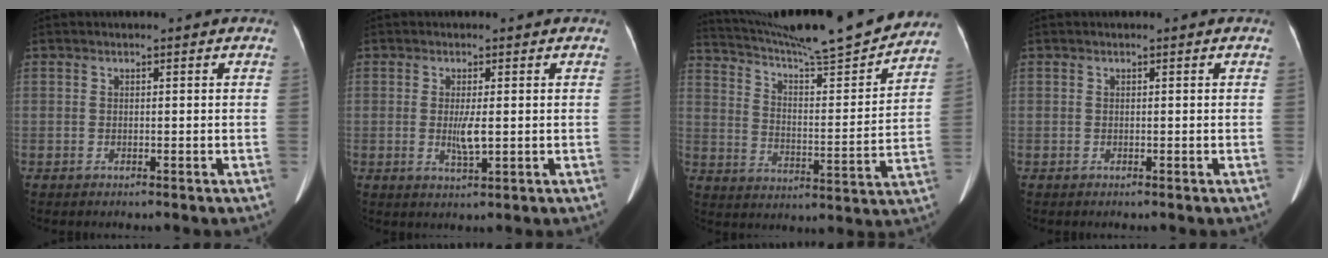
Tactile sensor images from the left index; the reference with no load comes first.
{"total": 3.3, "force": [-0.1, 0.5, 3.2], "torque": [-0.061, -0.006, 0.000]}
{"total": 23.0, "force": [21.0, 0.7, 9.2], "torque": [-0.159, -0.031, 0.304]}
{"total": 0.0}